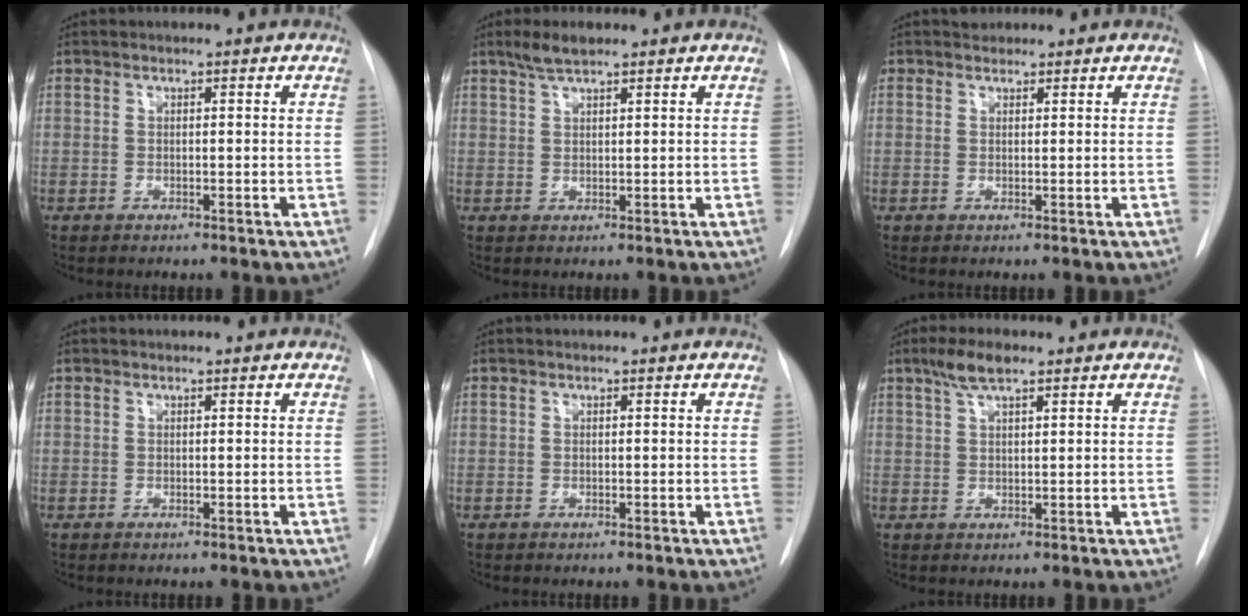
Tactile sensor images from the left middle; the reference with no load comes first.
{"total": 3.1, "force": [2.4, 0.5, 1.9], "torque": [-0.042, 0.007, 0.048]}
{"total": 1.3, "force": [1.1, 0.8, -0.1], "torque": [0.004, 0.009, 0.015]}
{"total": 0.0}
{"total": 0.0}
{"total": 4.1, "force": [2.8, 0.8, 3.0], "torque": [-0.063, 0.011, 0.054]}